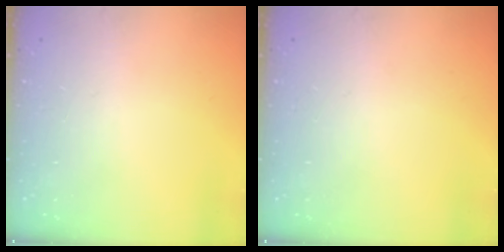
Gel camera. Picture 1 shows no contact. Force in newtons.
{"total": 0.0}